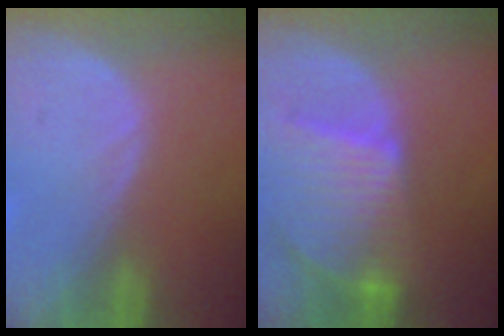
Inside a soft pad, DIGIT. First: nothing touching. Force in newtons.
{"total": 9.5, "press": 8.3, "slide": 4.7}